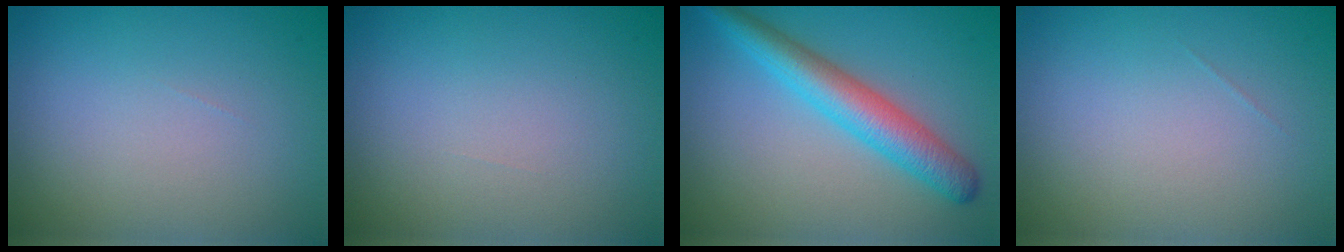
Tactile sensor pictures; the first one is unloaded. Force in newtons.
{"total": 0.0}
{"total": 5.1, "press": 5.1, "slide": 0.1}
{"total": 0.0}